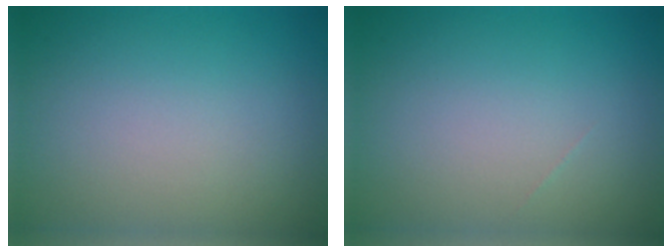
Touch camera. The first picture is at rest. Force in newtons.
{"total": 0.0}